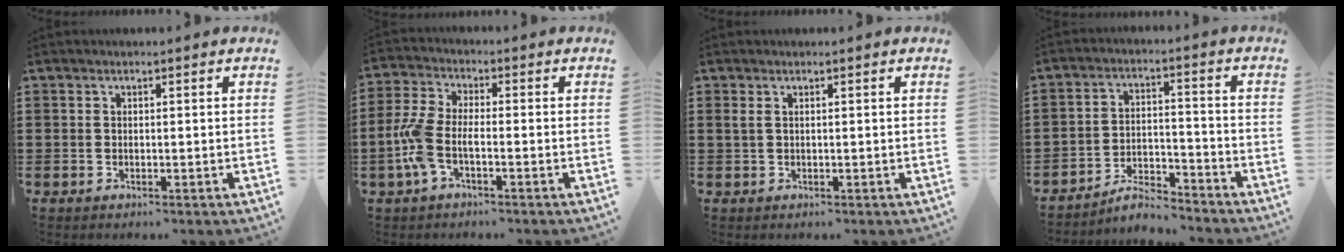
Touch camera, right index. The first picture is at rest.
{"total": 6.2, "force": [-2.0, 2.7, 5.2], "torque": [-0.133, -0.008, -0.044]}
{"total": 0.9, "force": [0.3, 0.2, 0.8], "torque": [-0.017, 0.002, 0.005]}
{"total": 5.3, "force": [-5.1, 0.6, 1.5], "torque": [-0.035, 0.003, -0.101]}